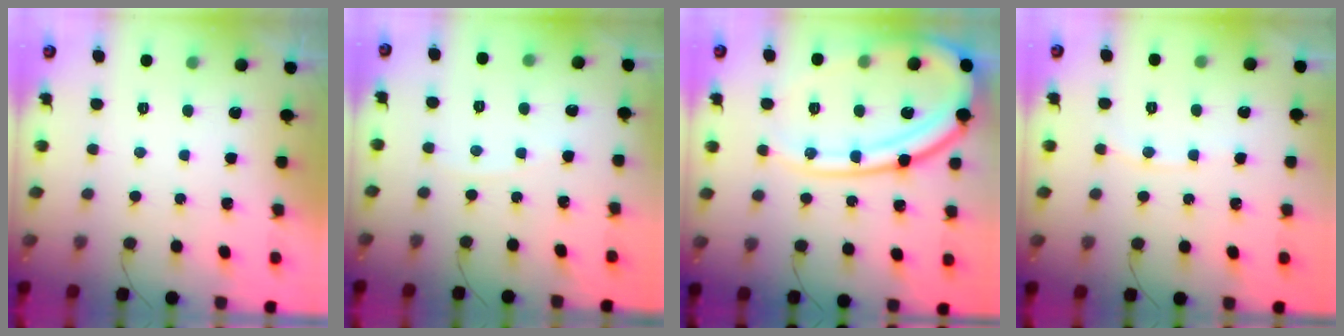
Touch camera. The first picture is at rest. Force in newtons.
{"total": 1.6, "press": 1.6, "slide": 0.2}
{"total": 22.3, "press": 22.2, "slide": 2.4}
{"total": 4.6, "press": 4.5, "slide": 0.7}